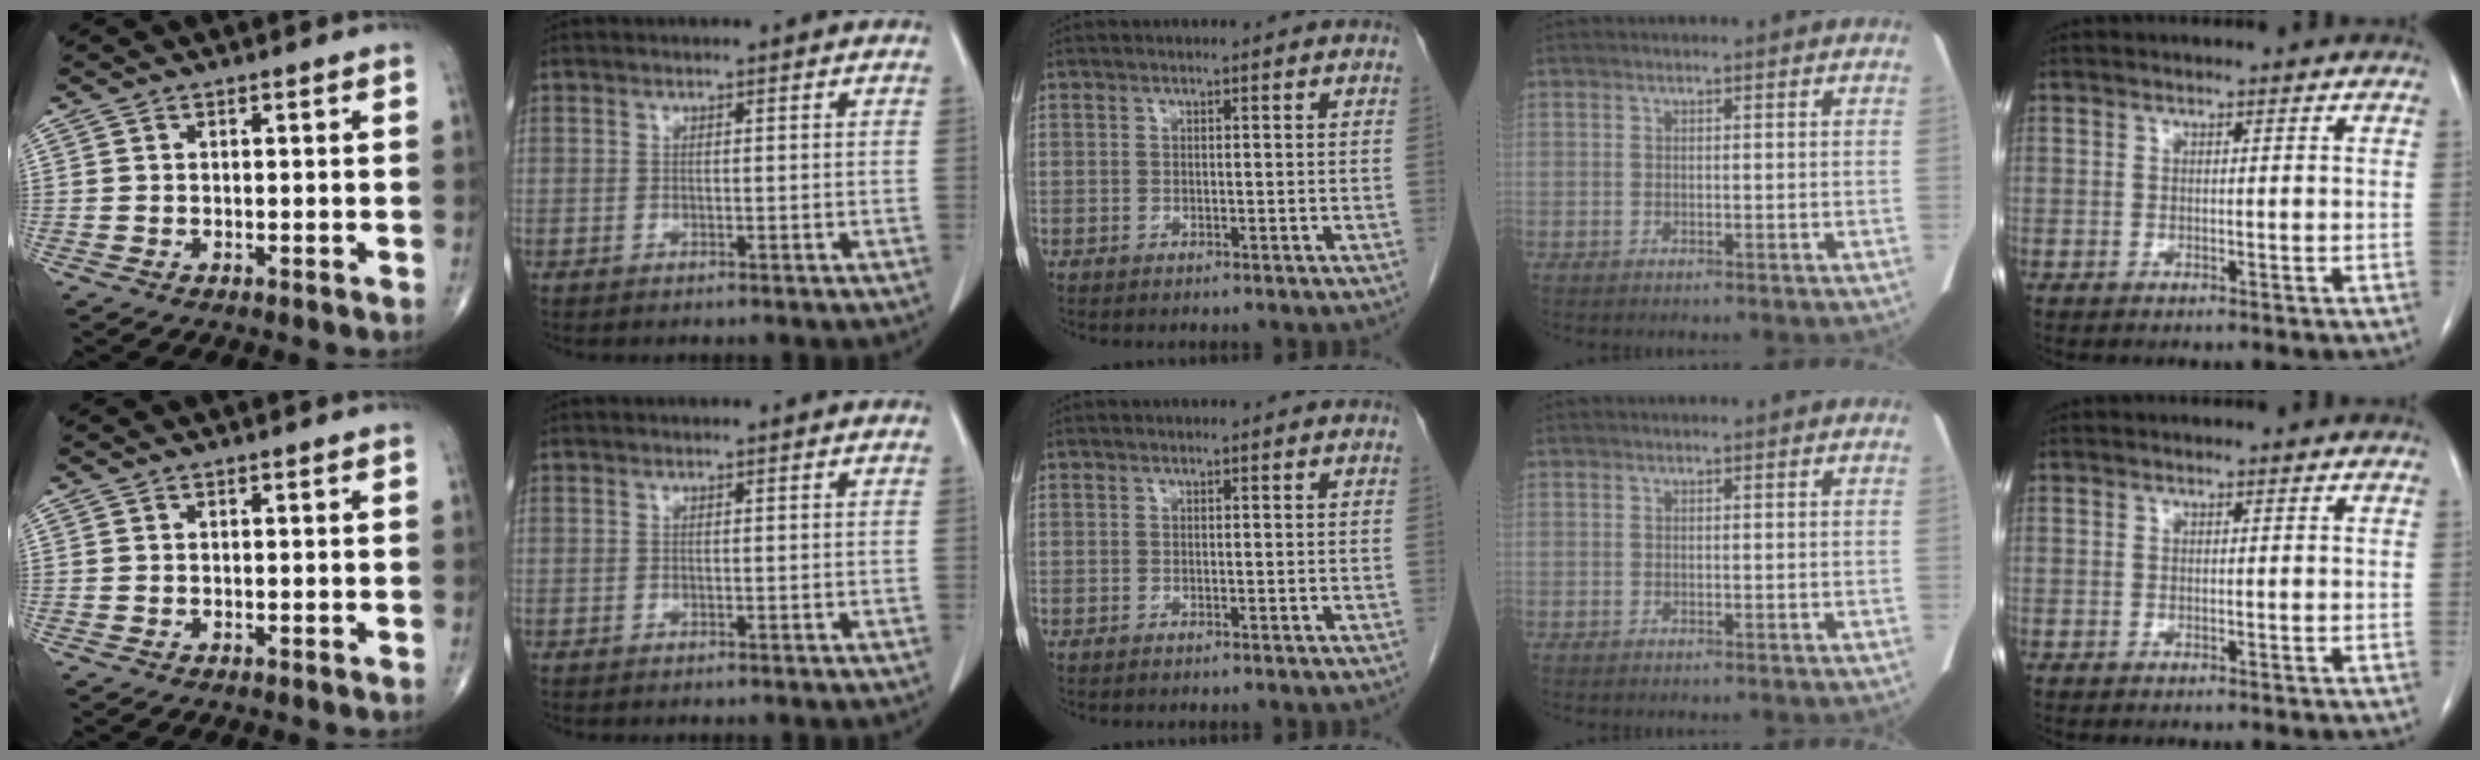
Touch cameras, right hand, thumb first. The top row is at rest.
{}